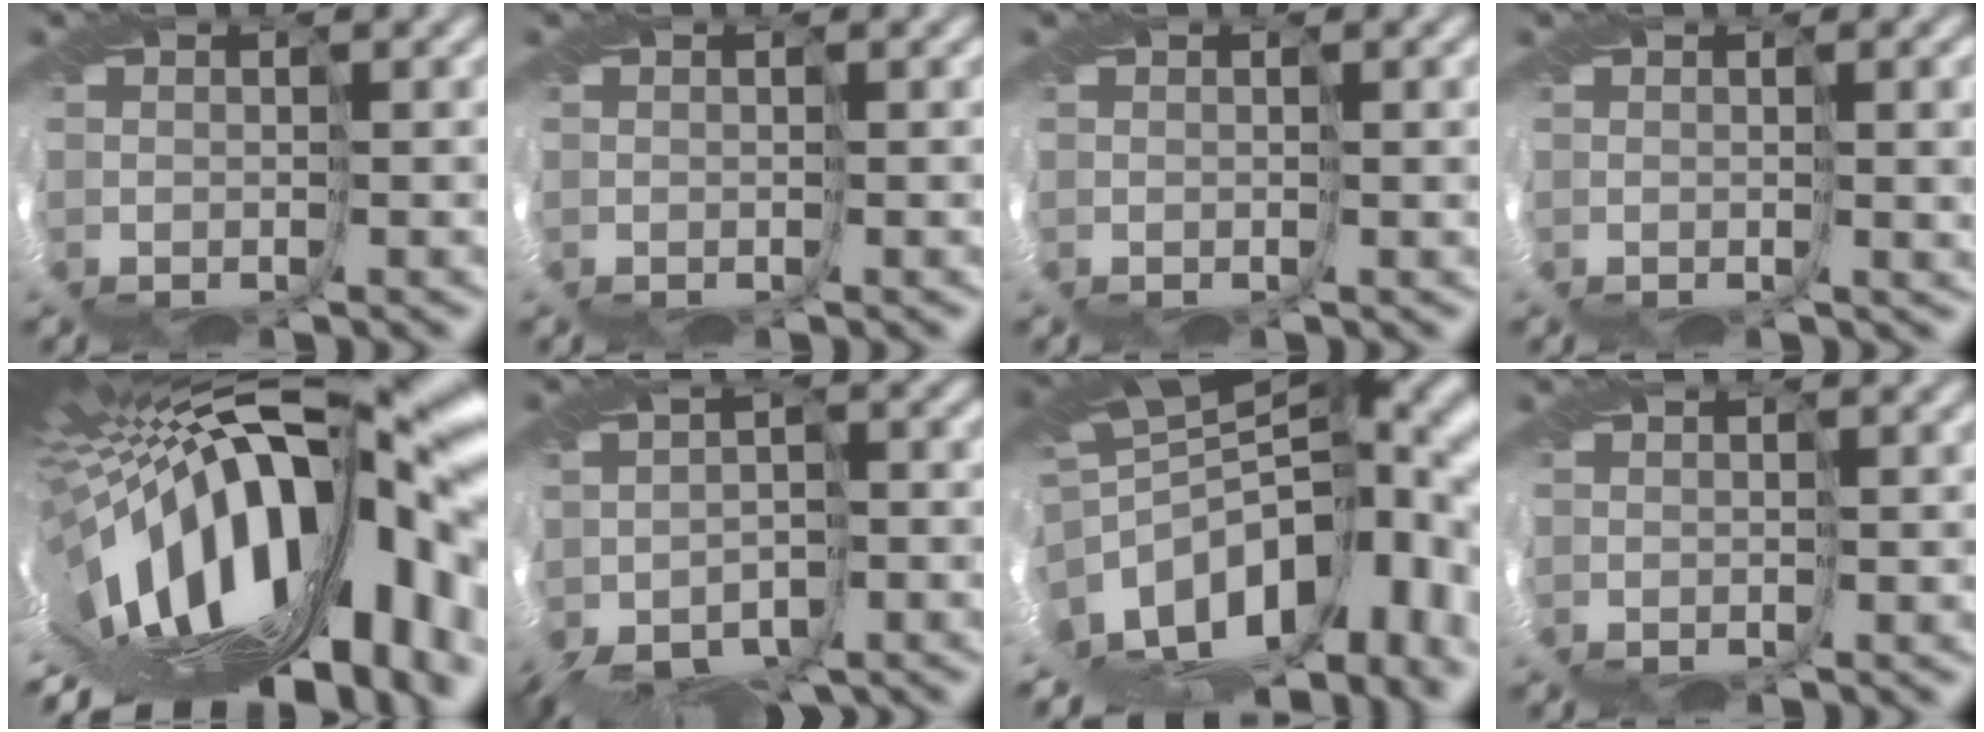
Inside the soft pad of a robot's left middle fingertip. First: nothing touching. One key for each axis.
{"total": 0.0}
{"total": 1.6, "fx": 0.4, "fy": 0.4, "fz": 1.5, "tx": -0.027, "ty": 0.000, "tz": 0.008}
{"total": 4.6, "fx": 0.5, "fy": 1.7, "fz": 4.3, "tx": -0.070, "ty": 0.001, "tz": 0.028}
{"total": 20.0, "fx": -4.6, "fy": 8.3, "fz": 17.6, "tx": -0.292, "ty": -0.030, "tz": -0.091}
{"total": 7.1, "fx": -4.0, "fy": 3.7, "fz": 4.5, "tx": -0.088, "ty": -0.017, "tz": -0.065}
{"total": 15.1, "fx": -6.4, "fy": 7.5, "fz": 11.5, "tx": -0.218, "ty": -0.022, "tz": -0.100}
{"total": 0.0}